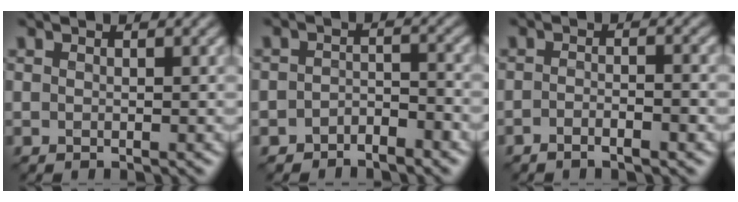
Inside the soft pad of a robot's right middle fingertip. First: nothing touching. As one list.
[{"total": 2.1, "force": [-1.8, 0.7, 0.7], "torque": [-0.011, 0.010, -0.036]}, {"total": 2.2, "force": [-1.3, 0.3, 1.7], "torque": [-0.022, 0.003, -0.026]}]